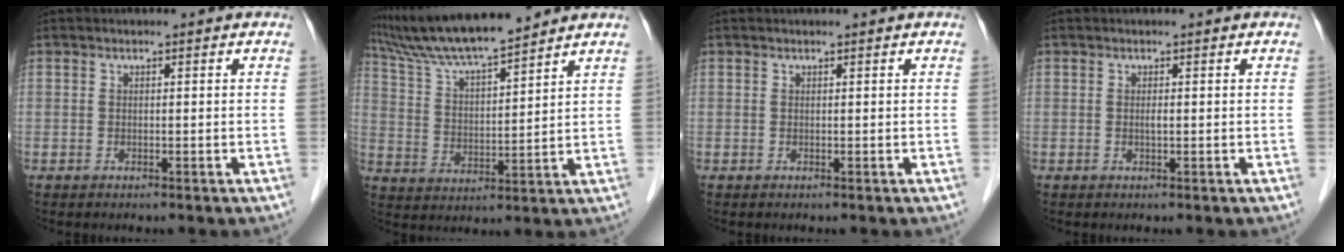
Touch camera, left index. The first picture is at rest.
{"total": 13.3, "force": [12.0, 0.3, 5.8], "torque": [-0.111, 0.018, 0.219]}
{"total": 0.6, "force": [0.6, 0.0, 0.2], "torque": [-0.005, 0.007, 0.011]}
{"total": 0.5, "force": [0.1, 0.1, 0.5], "torque": [-0.012, -0.001, 0.003]}